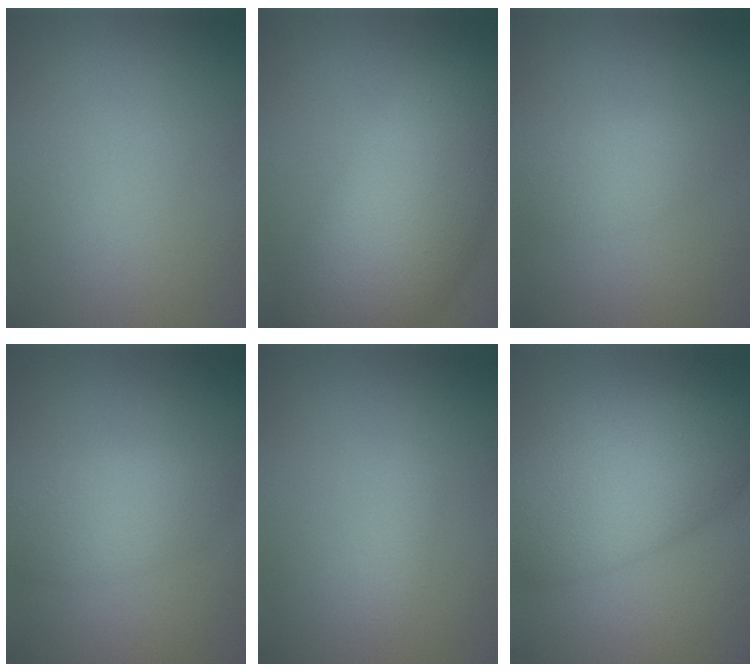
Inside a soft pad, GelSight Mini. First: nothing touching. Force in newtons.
{"total": 11.1, "press": 11.1, "slide": 0.2}
{"total": 2.1, "press": 2.1, "slide": 0.1}
{"total": 3.5, "press": 3.5, "slide": 0.1}
{"total": 0.9, "press": 0.9, "slide": 0.0}
{"total": 9.5, "press": 9.5, "slide": 0.2}